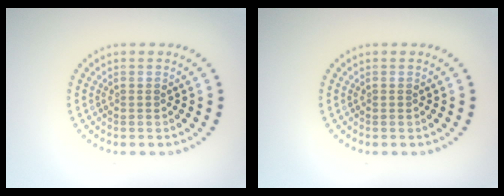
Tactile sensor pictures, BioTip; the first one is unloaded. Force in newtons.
{"total": 0.0}